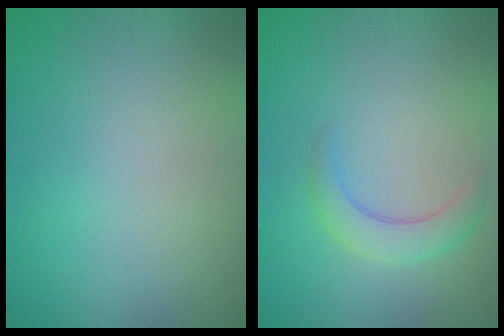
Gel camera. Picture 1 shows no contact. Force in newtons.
{"total": 2.4, "press": 2.4, "slide": 0.1}